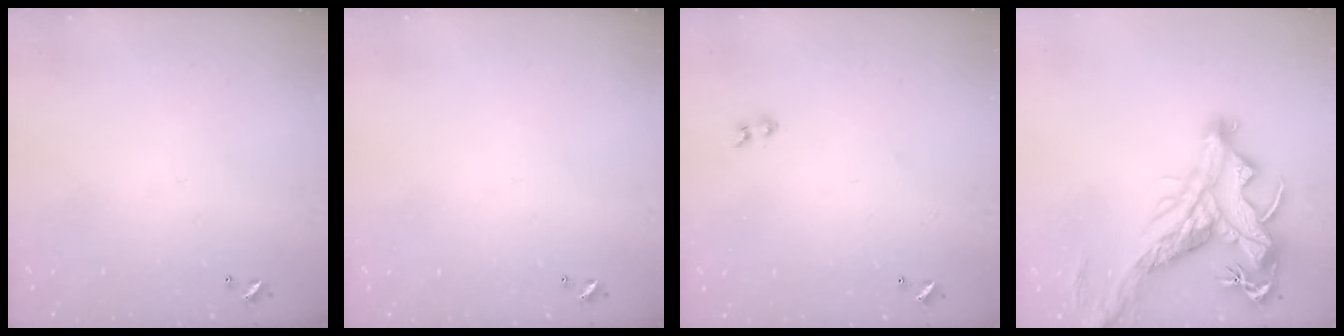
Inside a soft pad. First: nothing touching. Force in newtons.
{"total": 0.0}
{"total": 1.9, "press": 1.7, "slide": 0.9}
{"total": 7.3, "press": 7.0, "slide": 1.9}